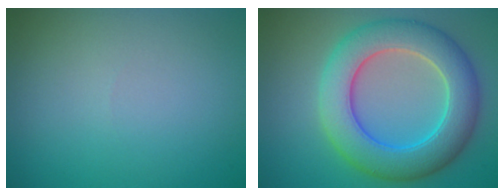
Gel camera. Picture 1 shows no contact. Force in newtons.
{"total": 8.3, "press": 8.3, "slide": 0.2}